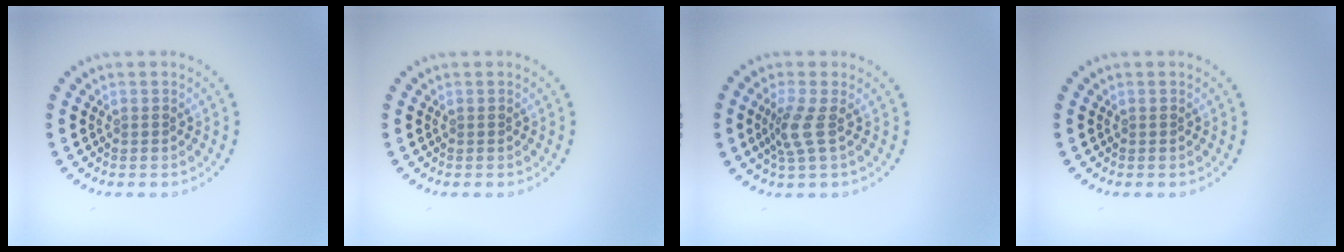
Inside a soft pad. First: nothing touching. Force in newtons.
{"total": 0.0}
{"total": 2.2, "press": 1.8, "slide": 1.4}
{"total": 0.0}